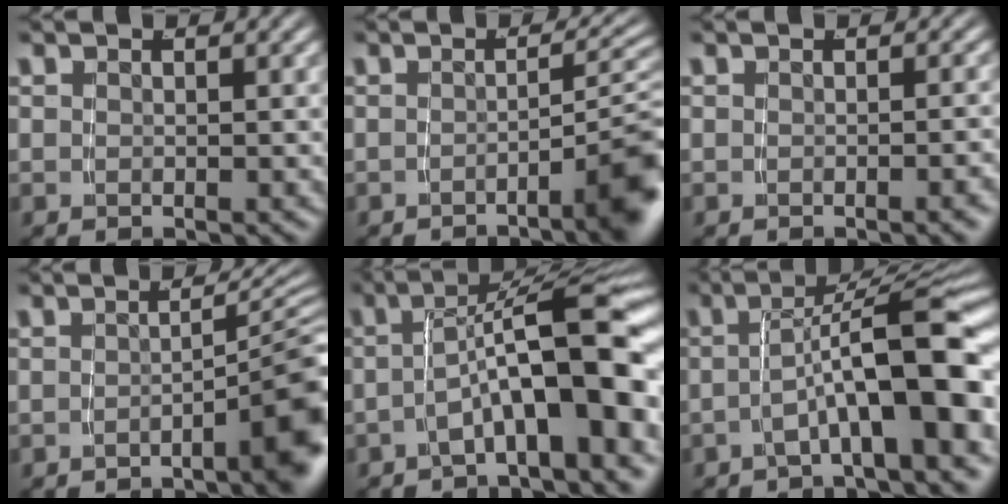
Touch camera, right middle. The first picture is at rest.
{"total": 5.6, "force": [-2.4, 1.0, 5.0], "torque": [-0.044, 0.008, -0.043]}
{"total": 1.0, "force": [-0.7, -0.3, 0.7], "torque": [-0.008, 0.010, -0.013]}
{"total": 6.3, "force": [-2.3, 1.5, 5.6], "torque": [-0.050, 0.007, -0.040]}
{"total": 8.2, "force": [-2.5, 1.7, 7.6], "torque": [-0.094, 0.010, -0.034]}
{"total": 7.7, "force": [-2.4, 1.3, 7.2], "torque": [-0.090, 0.012, -0.031]}